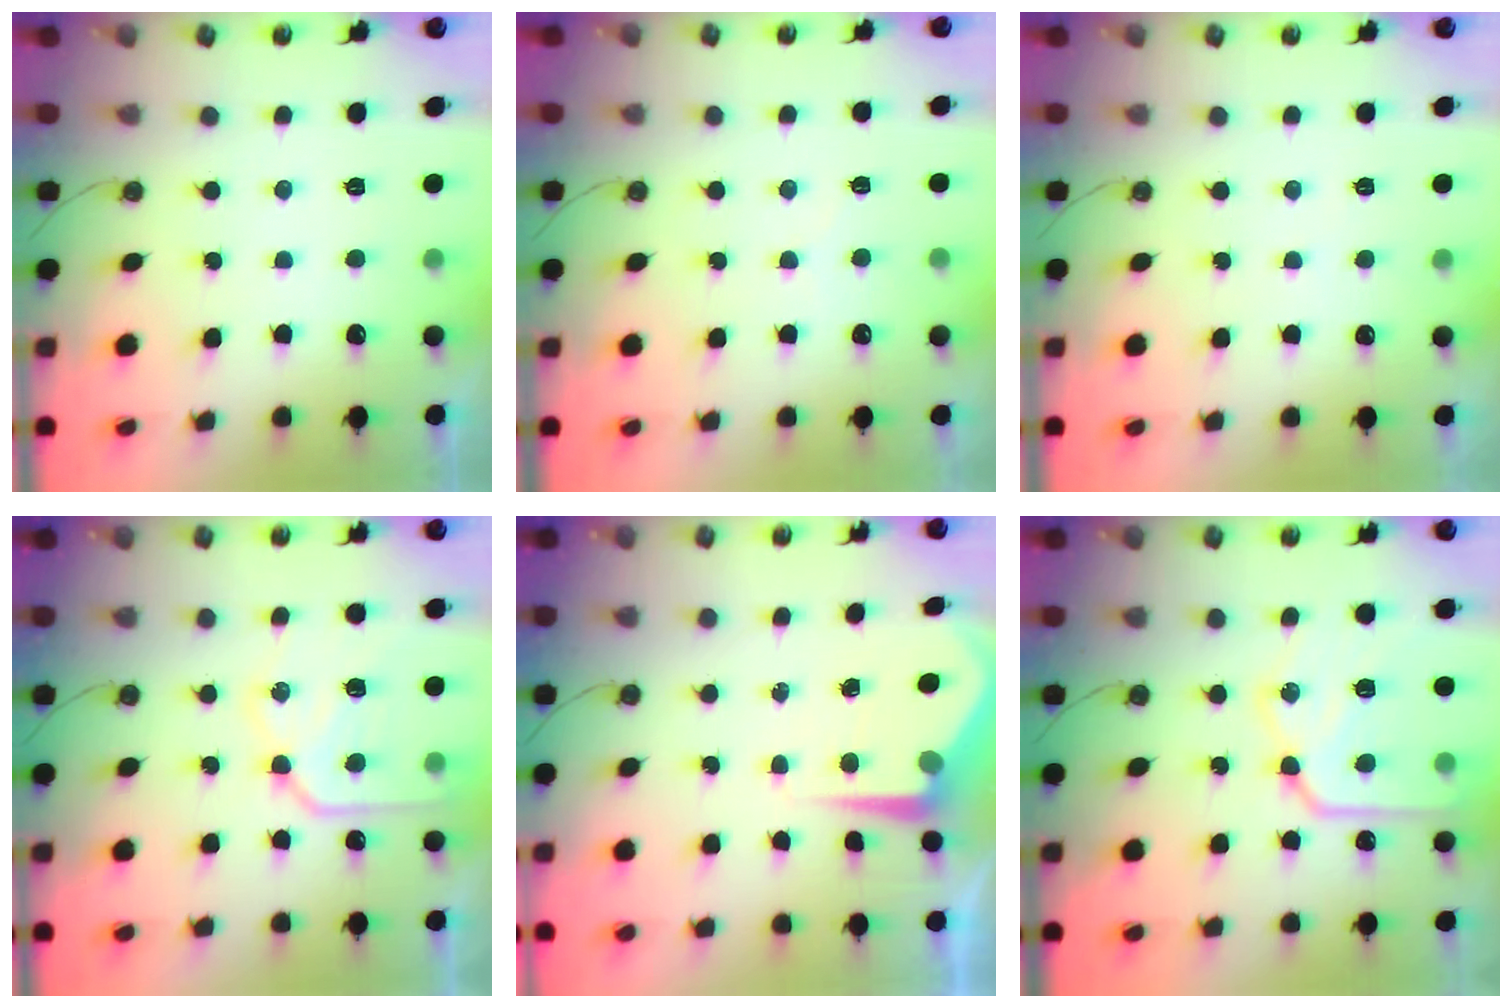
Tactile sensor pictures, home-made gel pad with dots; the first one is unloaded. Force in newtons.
{"total": 4.1, "press": 4.1, "slide": 0.4}
{"total": 2.4, "press": 2.4, "slide": 0.4}
{"total": 18.0, "press": 17.9, "slide": 1.9}
{"total": 6.5, "press": 6.5, "slide": 0.5}
{"total": 19.9, "press": 19.8, "slide": 2.0}